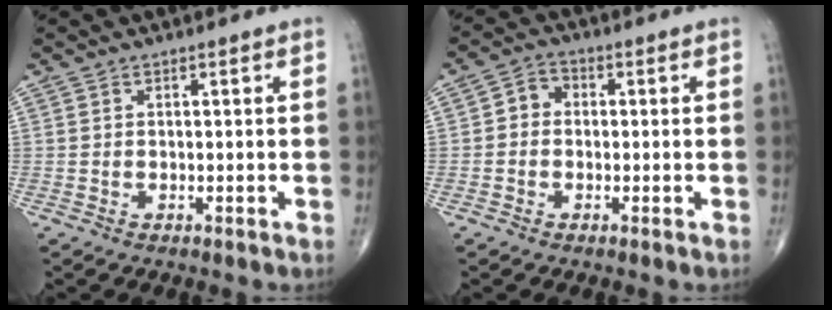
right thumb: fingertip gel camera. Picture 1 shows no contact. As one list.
[{"total": 3.6, "force": [-0.2, 3.1, 1.9], "torque": [-0.016, 0.015, -0.015]}]